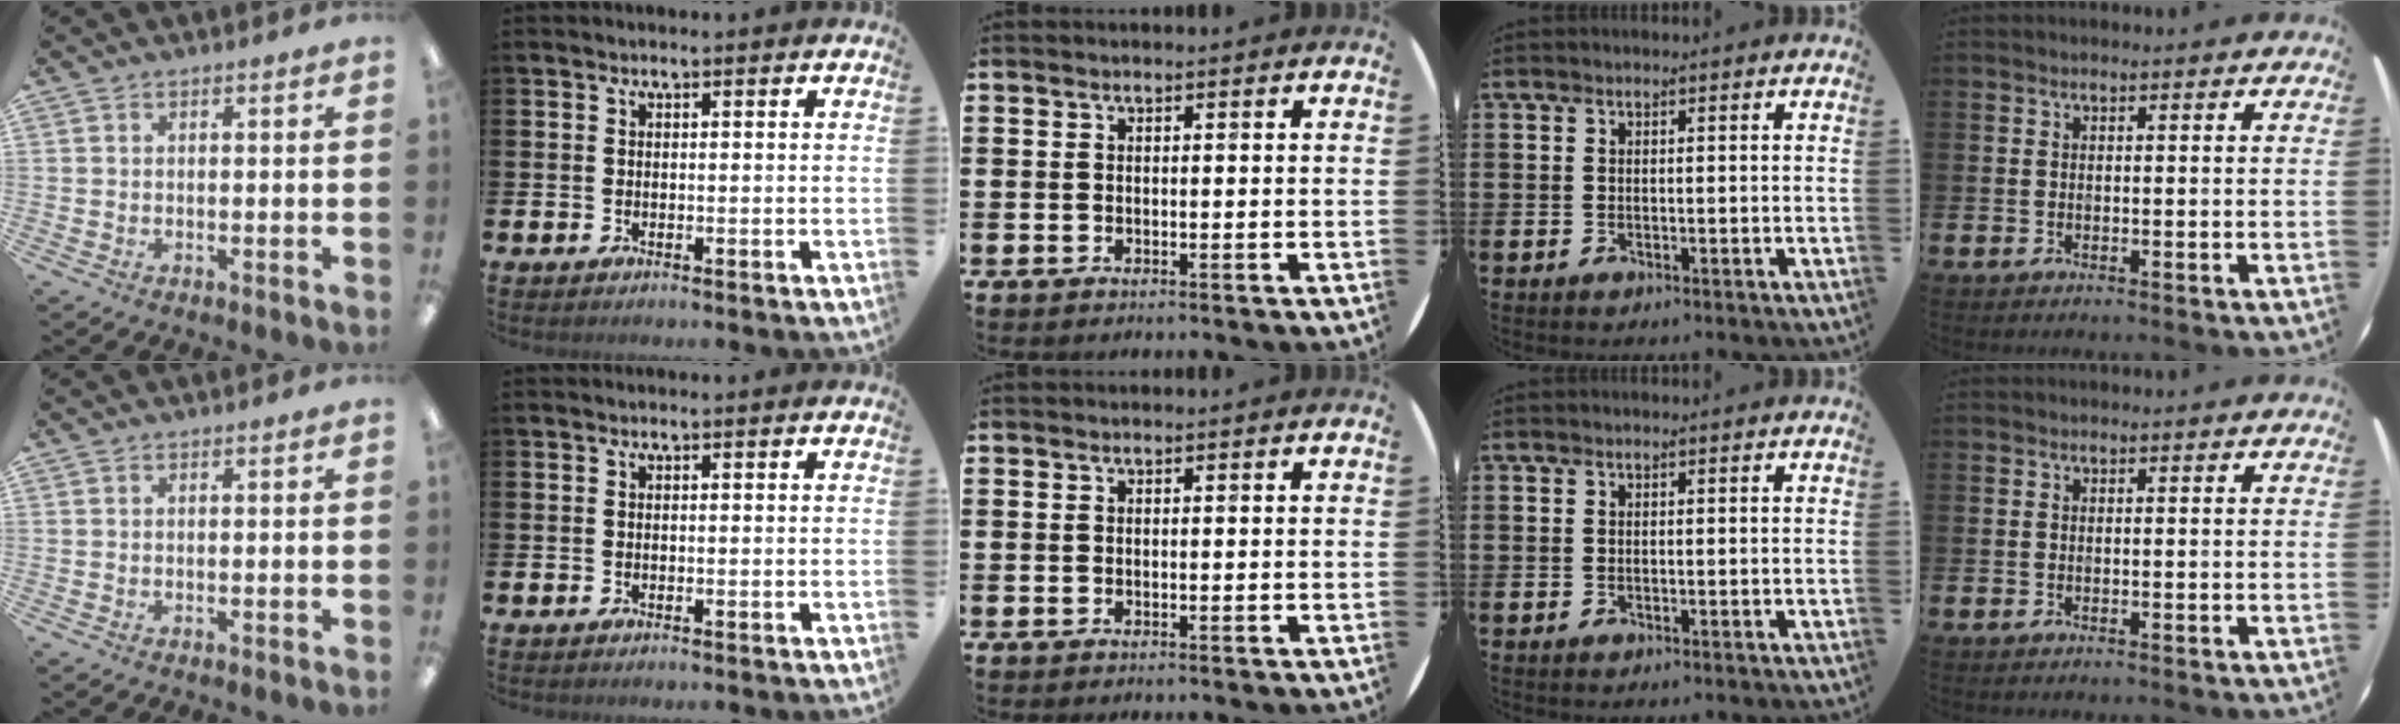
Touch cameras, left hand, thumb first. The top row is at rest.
{}